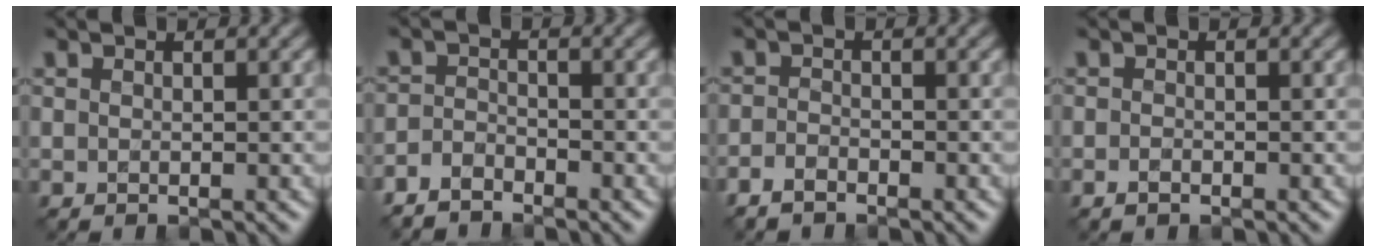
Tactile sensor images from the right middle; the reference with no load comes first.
{"total": 2.6, "force": [-2.4, 0.8, 0.5], "torque": [-0.010, -0.001, -0.054]}
{"total": 1.6, "force": [-1.3, 0.6, 0.7], "torque": [-0.014, -0.001, -0.030]}
{"total": 0.7, "force": [-0.4, 0.4, 0.5], "torque": [-0.009, -0.003, -0.008]}